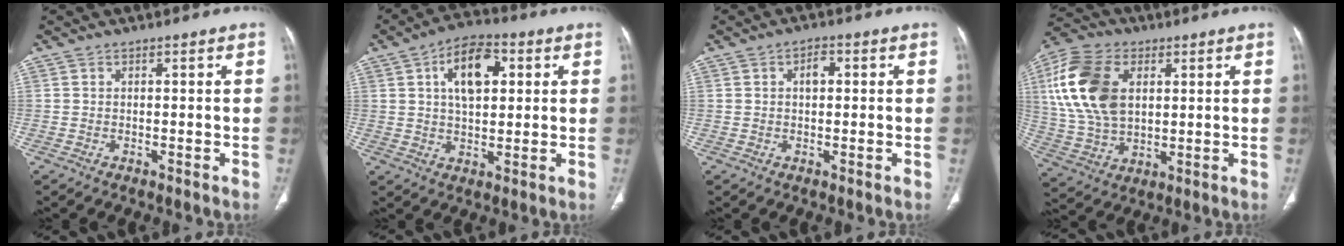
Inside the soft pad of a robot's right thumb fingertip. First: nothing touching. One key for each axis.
{"total": 11.4, "fx": 3.4, "fy": 6.2, "fz": 8.8, "tx": -0.125, "ty": 0.005, "tz": 0.051}
{"total": 2.6, "fx": 0.5, "fy": 1.6, "fz": 2.0, "tx": -0.029, "ty": 0.008, "tz": 0.008}
{"total": 18.0, "fx": 4.4, "fy": 11.5, "fz": 13.1, "tx": -0.261, "ty": 0.000, "tz": 0.086}